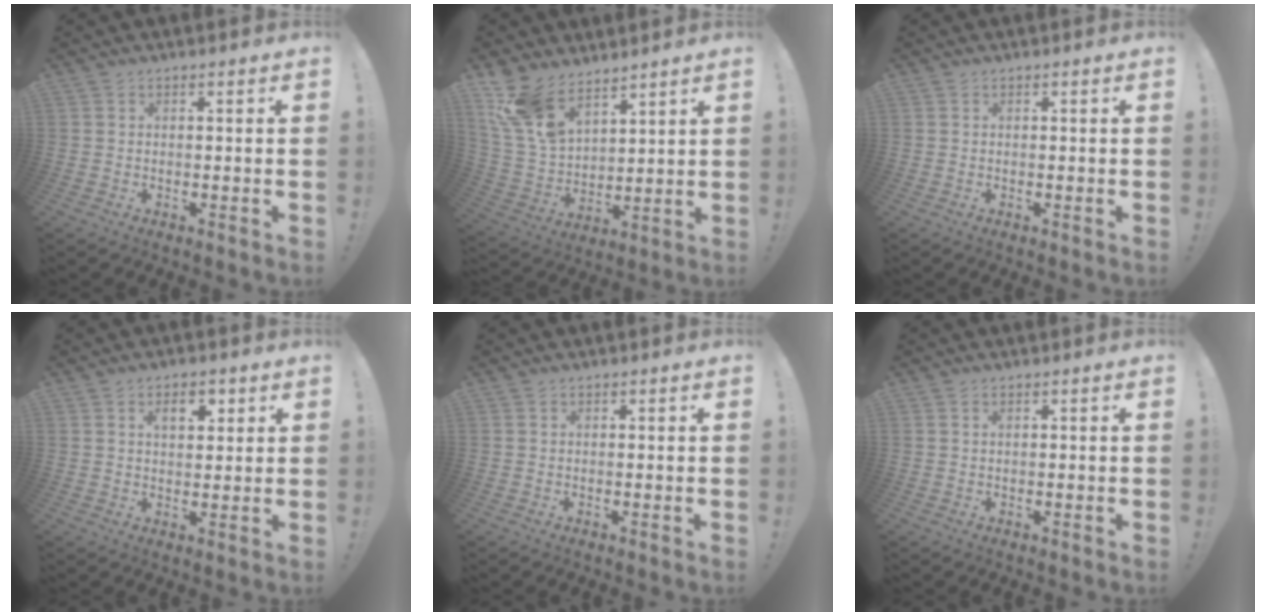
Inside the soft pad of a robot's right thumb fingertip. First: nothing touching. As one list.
[{"total": 13.5, "force": [10.1, 6.8, 5.8], "torque": [-0.132, -0.065, 0.198]}, {"total": 0.0}, {"total": 5.8, "force": [2.5, 3.3, 4.0], "torque": [-0.048, -0.003, 0.038]}, {"total": 0.0}, {"total": 0.5, "force": [0.3, 0.1, 0.4], "torque": [-0.003, -0.002, 0.006]}]